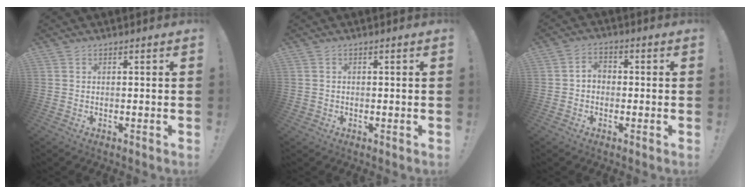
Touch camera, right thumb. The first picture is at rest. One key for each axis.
{"total": 1.0, "fx": -0.3, "fy": 0.9, "fz": 0.3, "tx": -0.008, "ty": 0.003, "tz": -0.006}
{"total": 3.6, "fx": -0.6, "fy": 2.6, "fz": 2.4, "tx": -0.043, "ty": 0.011, "tz": -0.012}